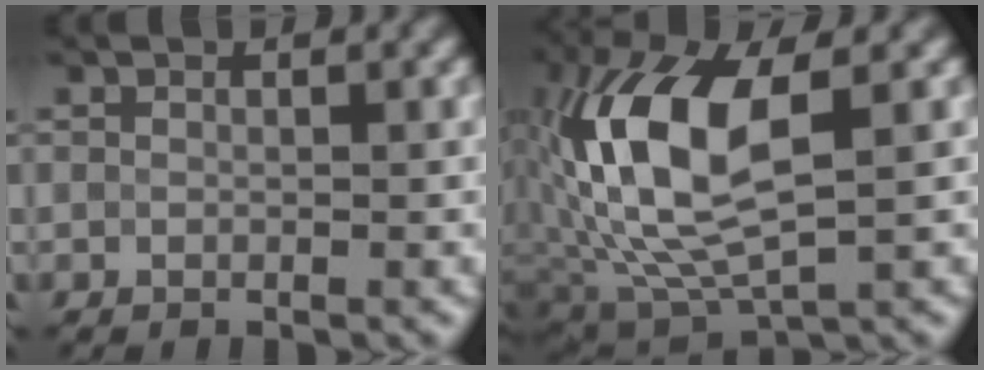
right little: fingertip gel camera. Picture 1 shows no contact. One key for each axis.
{"total": 11.1, "fx": 1.5, "fy": 5.0, "fz": 9.8, "tx": -0.219, "ty": 0.010, "tz": 0.026}